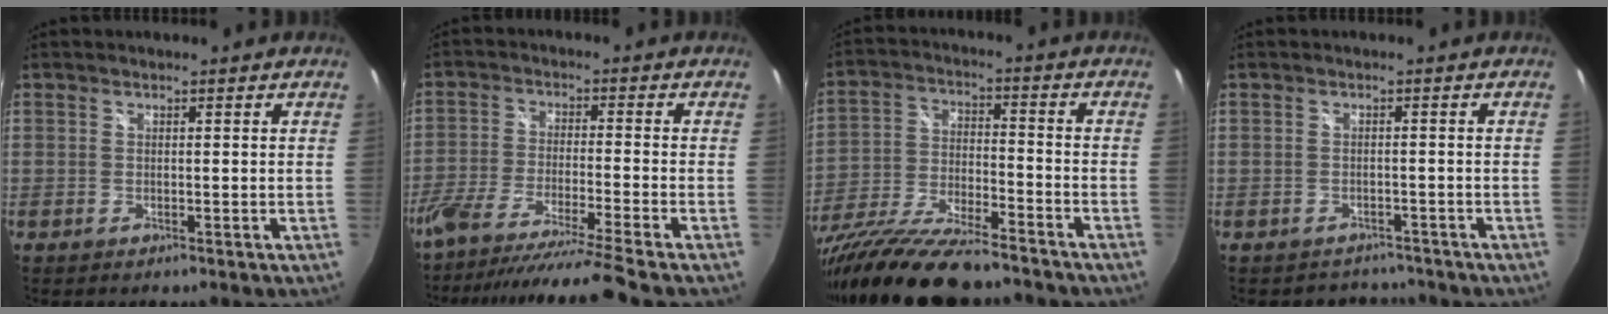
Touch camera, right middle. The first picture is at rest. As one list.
[{"total": 14.8, "force": [-12.7, -2.4, 7.2], "torque": [-0.146, -0.042, -0.216]}, {"total": 21.4, "force": [-17.3, 4.5, 11.8], "torque": [-0.234, -0.055, -0.294]}, {"total": 4.5, "force": [-3.9, 2.2, 0.0], "torque": [-0.006, 0.004, -0.054]}]